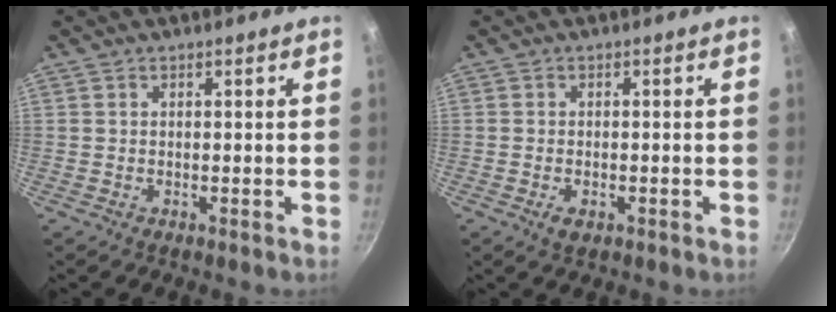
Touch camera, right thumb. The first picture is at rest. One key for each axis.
{"total": 2.4, "fx": -1.0, "fy": 1.3, "fz": 1.6, "tx": -0.031, "ty": 0.003, "tz": -0.017}